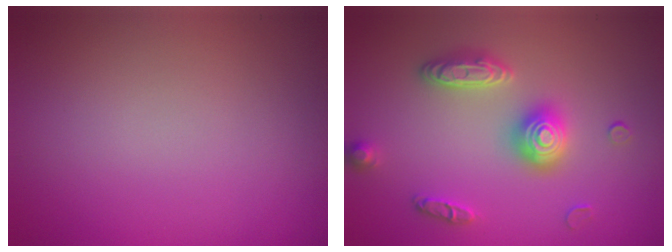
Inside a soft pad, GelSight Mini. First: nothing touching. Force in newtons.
{"total": 3.4, "press": 3.2, "slide": 0.9}